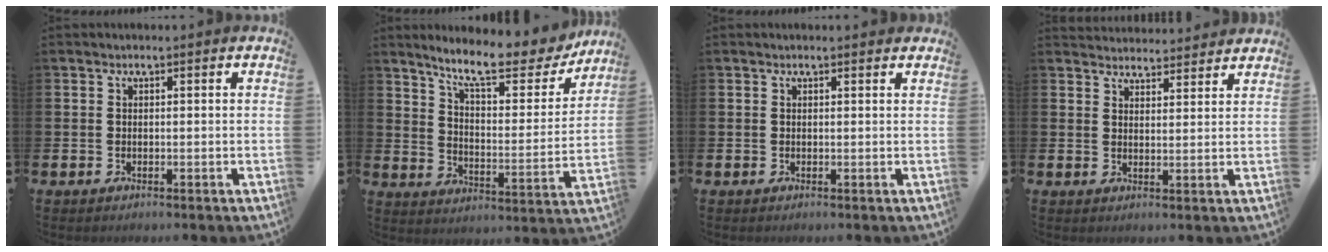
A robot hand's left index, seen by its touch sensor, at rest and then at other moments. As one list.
[{"total": 10.3, "force": [9.0, 2.2, 4.4], "torque": [-0.103, -0.060, 0.152]}, {"total": 0.6, "force": [0.6, 0.2, 0.2], "torque": [0.005, -0.002, 0.009]}, {"total": 3.8, "force": [3.7, 0.6, -0.3], "torque": [-0.003, -0.022, 0.069]}]